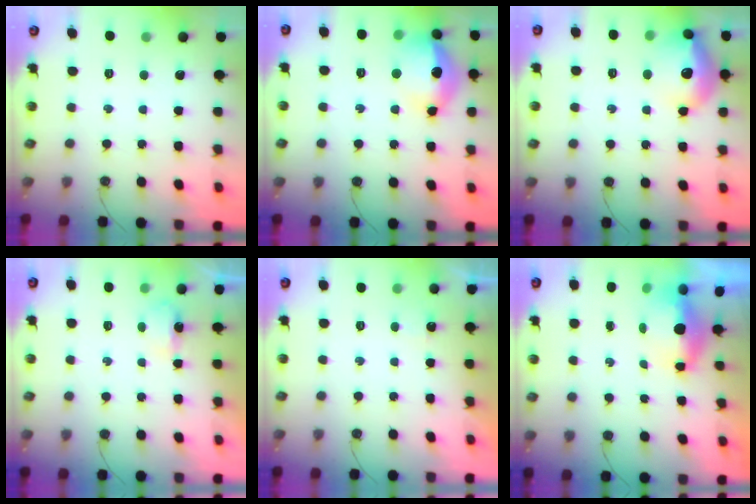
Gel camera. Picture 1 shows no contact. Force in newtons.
{"total": 16.2, "press": 16.2, "slide": 1.4}
{"total": 15.9, "press": 15.8, "slide": 1.1}
{"total": 3.6, "press": 3.5, "slide": 0.5}
{"total": 7.5, "press": 1.8, "slide": 7.3}
{"total": 5.5, "press": 5.4, "slide": 0.7}